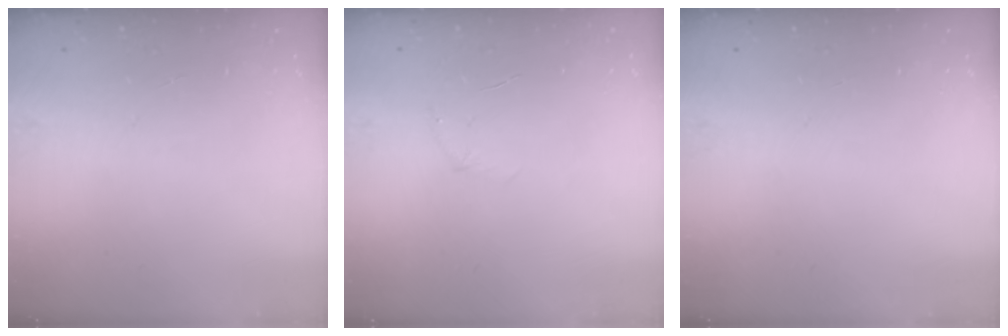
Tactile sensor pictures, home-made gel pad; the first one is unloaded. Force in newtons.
{"total": 3.7, "press": 3.6, "slide": 1.0}
{"total": 0.0}